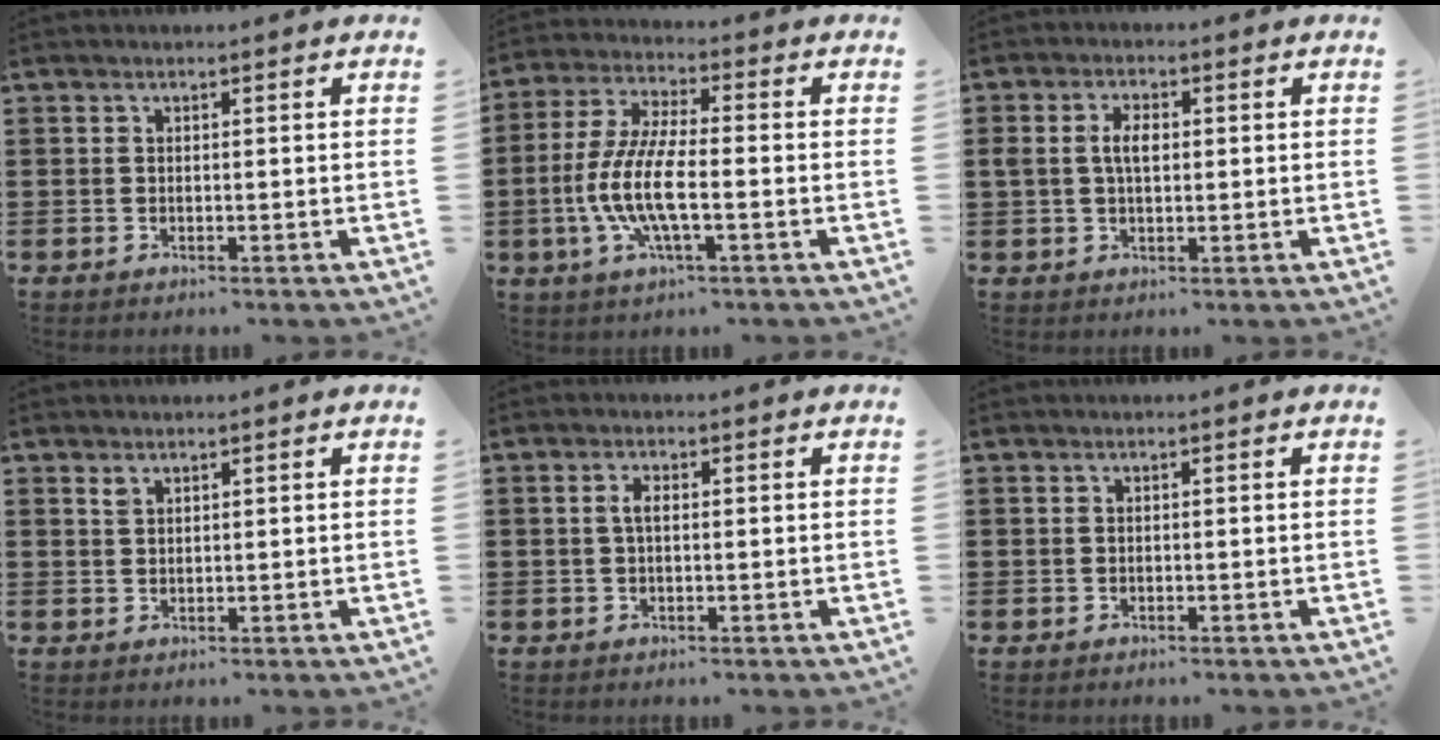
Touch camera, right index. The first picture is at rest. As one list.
[{"total": 9.4, "force": [-2.7, 2.3, 8.7], "torque": [-0.200, -0.018, -0.058]}, {"total": 3.8, "force": [0.4, 2.1, 3.1], "torque": [-0.071, 0.007, 0.003]}, {"total": 1.1, "force": [0.9, 0.5, 0.4], "torque": [-0.012, 0.000, 0.018]}, {"total": 2.0, "force": [0.1, 0.7, 1.9], "torque": [-0.039, 0.002, 0.000]}, {"total": 0.0}]